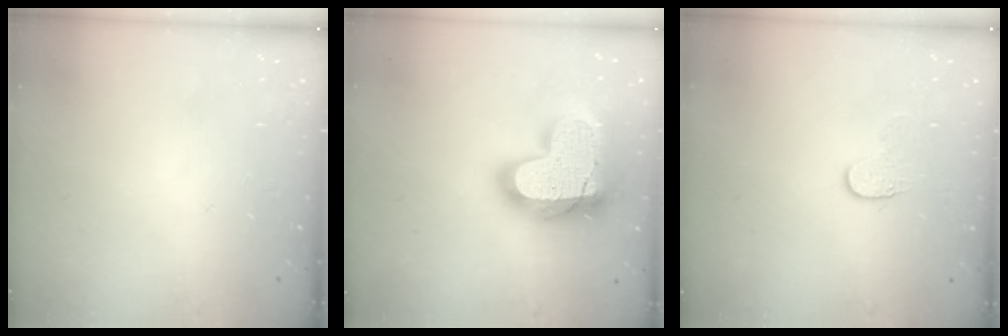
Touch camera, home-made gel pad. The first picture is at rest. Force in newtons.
{"total": 26.7, "press": 26.6, "slide": 1.8}
{"total": 5.8, "press": 5.8, "slide": 0.5}